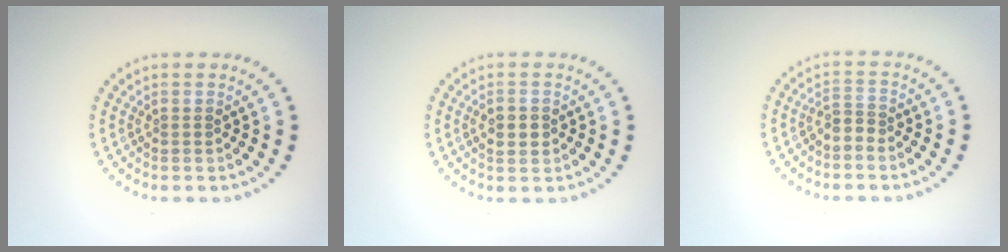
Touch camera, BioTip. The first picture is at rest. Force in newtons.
{"total": 2.3, "press": 2.3, "slide": 0.1}
{"total": 1.7, "press": 1.2, "slide": 1.2}